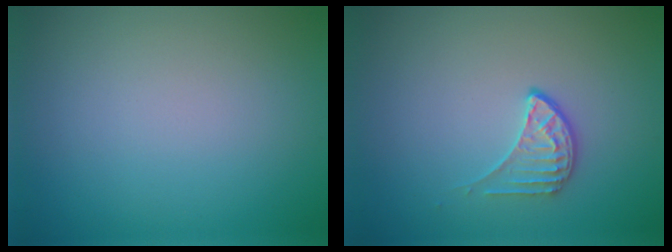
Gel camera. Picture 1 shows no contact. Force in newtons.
{"total": 1.9, "press": 1.3, "slide": 1.3}